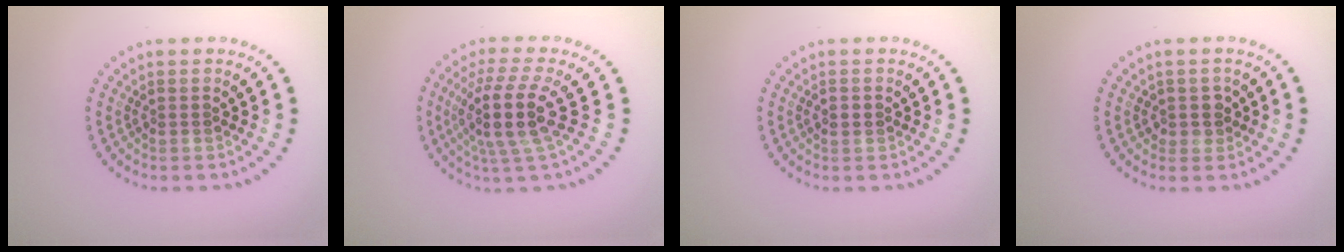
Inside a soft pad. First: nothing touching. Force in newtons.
{"total": 4.9, "press": 3.9, "slide": 3.0}
{"total": 1.3, "press": 1.3, "slide": 0.1}
{"total": 1.7, "press": 1.5, "slide": 0.9}